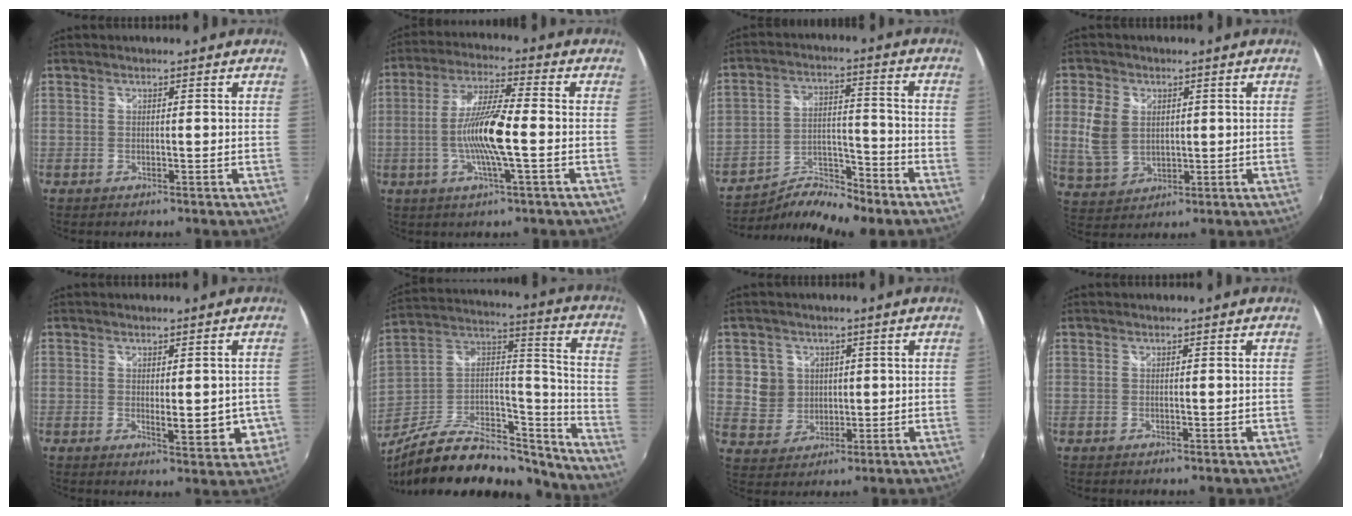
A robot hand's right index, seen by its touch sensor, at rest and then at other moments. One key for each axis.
{"total": 10.8, "fx": -2.2, "fy": 0.9, "fz": 10.6, "tx": -0.210, "ty": 0.000, "tz": -0.043}
{"total": 10.4, "fx": -9.3, "fy": 1.0, "fz": 4.6, "tx": -0.087, "ty": -0.008, "tz": -0.163}
{"total": 8.4, "fx": 1.4, "fy": 7.2, "fz": 4.2, "tx": -0.098, "ty": 0.009, "tz": 0.035}
{"total": 7.5, "fx": -1.4, "fy": 3.0, "fz": 6.8, "tx": -0.092, "ty": -0.021, "tz": -0.014}
{"total": 24.5, "fx": -19.3, "fy": 8.5, "fz": 12.6, "tx": -0.206, "ty": 0.030, "tz": -0.296}
{"total": 6.5, "fx": 1.3, "fy": 6.1, "fz": 1.5, "tx": -0.034, "ty": 0.009, "tz": 0.035}
{"total": 0.6, "fx": -0.2, "fy": 0.3, "fz": 0.5, "tx": -0.006, "ty": 0.000, "tz": -0.003}